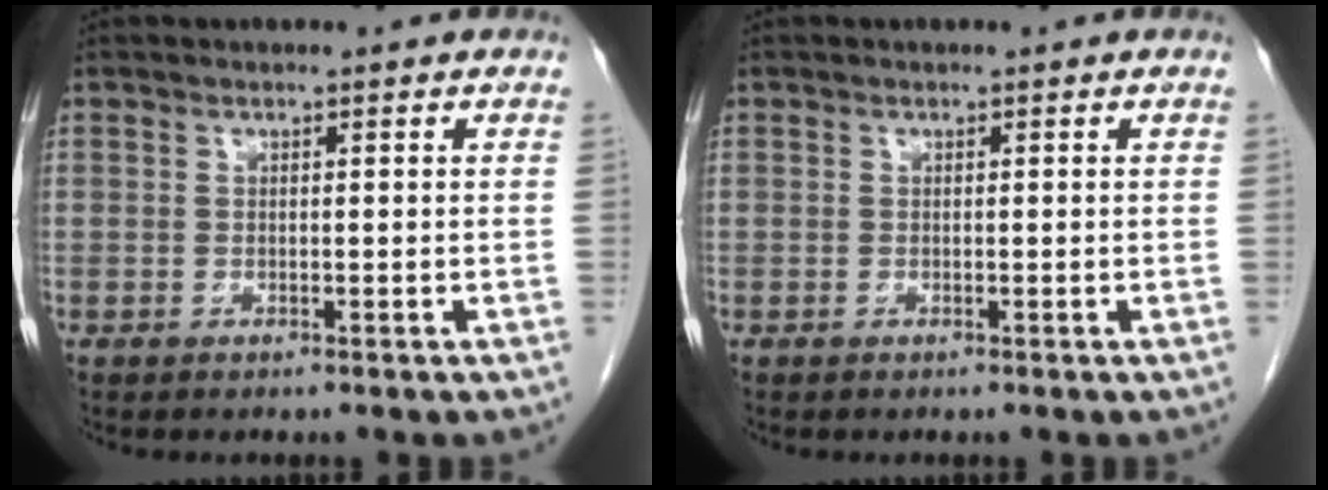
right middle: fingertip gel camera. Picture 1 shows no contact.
{"total": 0.0}